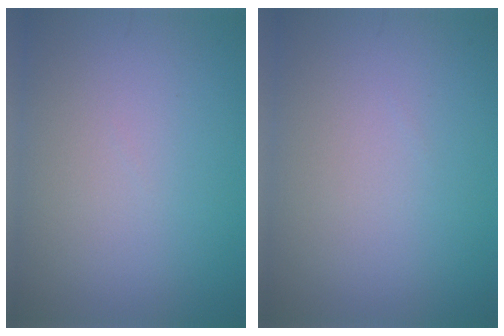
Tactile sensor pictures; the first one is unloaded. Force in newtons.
{"total": 0.0}